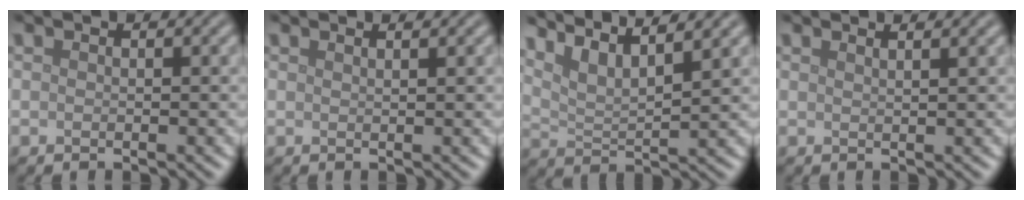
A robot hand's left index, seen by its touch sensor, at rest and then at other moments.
{"total": 1.4, "force": [1.0, 0.6, 0.9], "torque": [0.000, 0.002, -0.001]}
{"total": 6.0, "force": [4.6, 1.5, 3.6], "torque": [-0.066, 0.017, 0.064]}
{"total": 2.6, "force": [1.8, 1.1, 1.5], "torque": [0.008, 0.010, -0.006]}